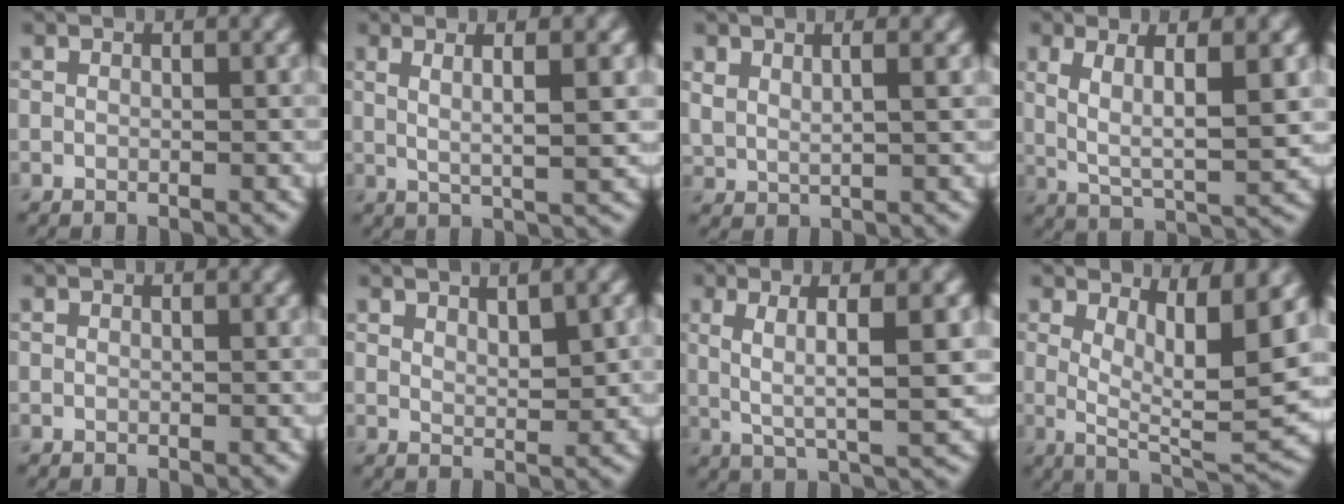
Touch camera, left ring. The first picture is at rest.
{"total": 4.6, "force": [1.6, 1.0, 4.2], "torque": [-0.063, -0.002, 0.025]}
{"total": 2.4, "force": [1.4, 0.8, 1.7], "torque": [-0.028, -0.003, 0.026]}
{"total": 5.8, "force": [1.7, 1.9, 5.3], "torque": [-0.101, -0.006, 0.033]}
{"total": 0.0}
{"total": 2.7, "force": [1.8, 0.7, 1.9], "torque": [-0.030, -0.002, 0.033]}
{"total": 6.4, "force": [1.5, 1.5, 6.1], "torque": [-0.106, 0.003, 0.029]}
{"total": 7.7, "force": [2.8, 2.0, 6.9], "torque": [-0.106, -0.018, 0.052]}